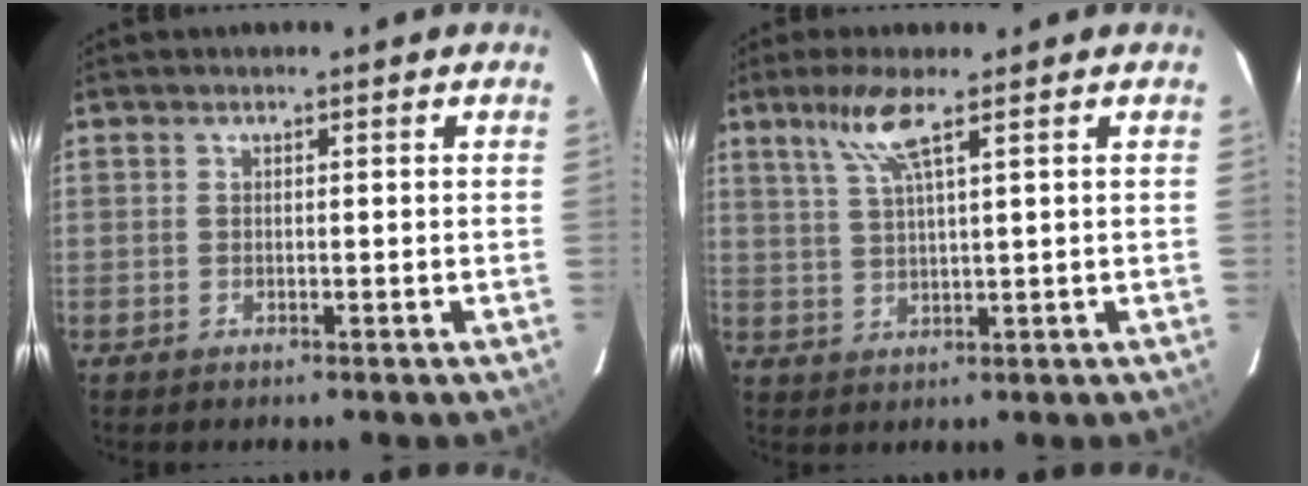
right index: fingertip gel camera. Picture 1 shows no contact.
{"total": 5.5, "force": [3.3, -0.6, 4.4], "torque": [-0.089, 0.000, 0.068]}